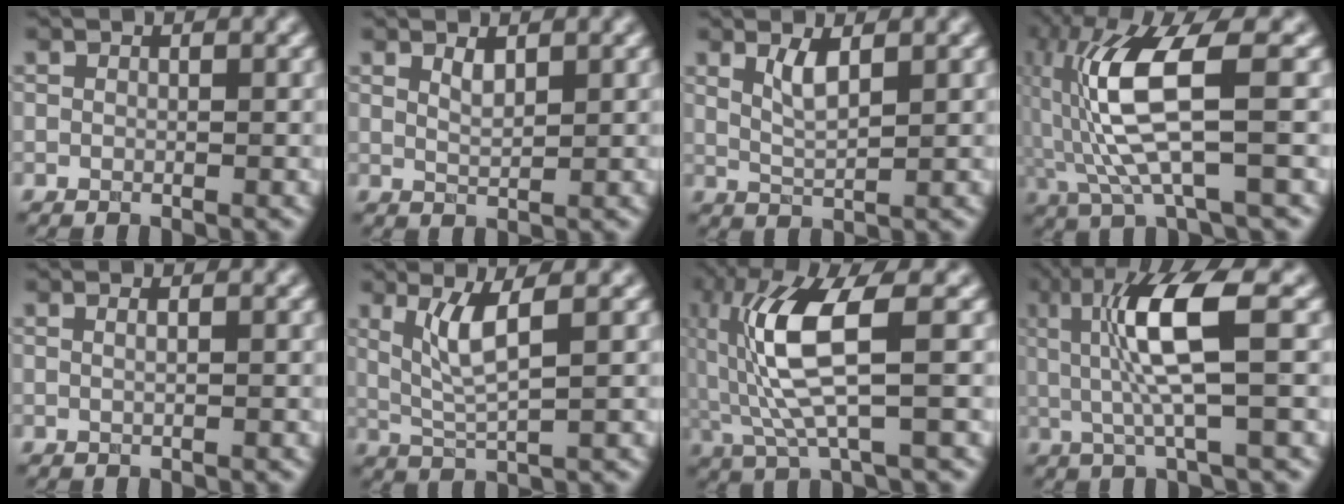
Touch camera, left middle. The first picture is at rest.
{"total": 1.2, "force": [0.8, 0.4, 0.9], "torque": [-0.020, -0.002, 0.018]}
{"total": 2.4, "force": [1.1, 0.7, 2.0], "torque": [-0.039, -0.005, 0.026]}
{"total": 8.6, "force": [0.0, 2.1, 8.3], "torque": [-0.186, 0.003, 0.009]}
{"total": 1.4, "force": [0.5, 0.8, 1.0], "torque": [-0.001, -0.002, -0.009]}
{"total": 3.9, "force": [1.2, 0.8, 3.6], "torque": [-0.078, -0.004, 0.032]}
{"total": 8.1, "force": [0.7, 2.1, 7.8], "torque": [-0.169, -0.003, 0.023]}
{"total": 6.8, "force": [0.9, 1.2, 6.6], "torque": [-0.134, 0.000, 0.023]}